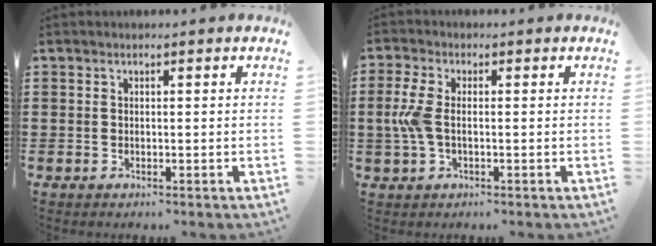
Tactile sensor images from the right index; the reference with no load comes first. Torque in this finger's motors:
{"motor_torque": [1.14, 0.17, 0.53, 0.16]}